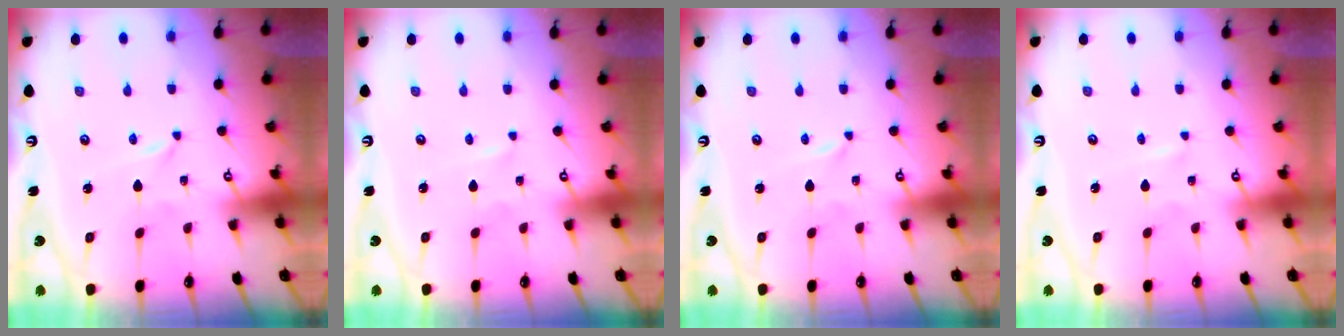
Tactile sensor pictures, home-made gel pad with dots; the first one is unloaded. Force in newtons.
{"total": 0.7, "press": 0.7, "slide": 0.1}
{"total": 0.0}
{"total": 1.1, "press": 1.1, "slide": 0.1}